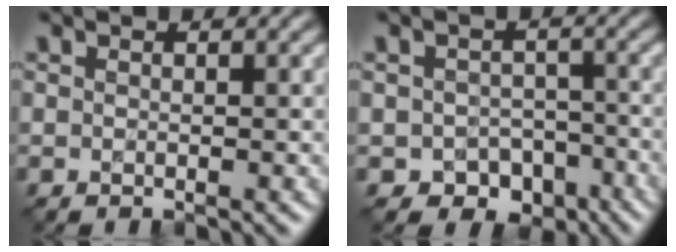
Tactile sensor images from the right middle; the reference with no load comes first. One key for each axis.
{"total": 4.4, "fx": -2.4, "fy": 3.2, "fz": 1.8, "tx": -0.018, "ty": -0.006, "tz": -0.030}